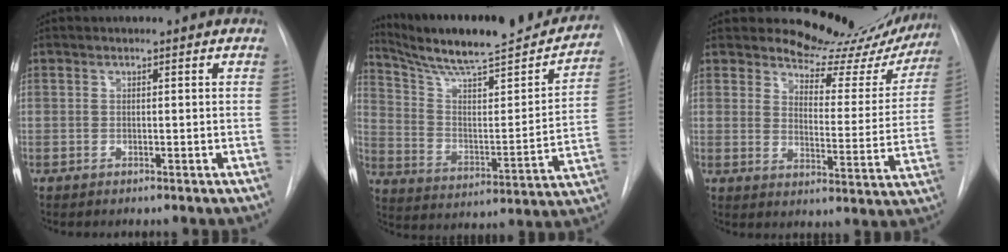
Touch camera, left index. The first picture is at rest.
{"total": 24.6, "force": [22.2, 2.8, 10.2], "torque": [-0.158, -0.039, 0.322]}
{"total": 15.2, "force": [14.2, 4.8, 2.3], "torque": [-0.009, -0.050, 0.160]}